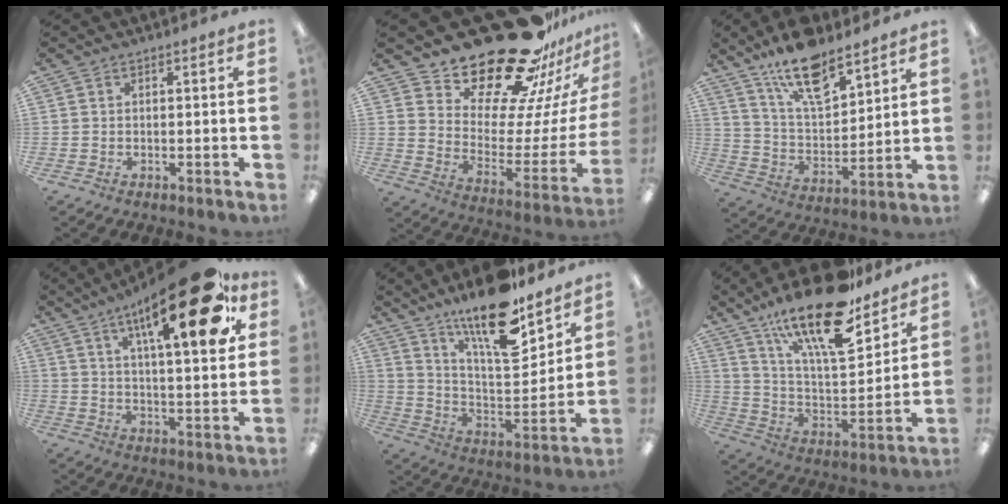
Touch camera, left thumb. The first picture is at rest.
{"total": 26.2, "force": [21.3, 10.5, 11.2], "torque": [-0.166, -0.158, 0.375]}
{"total": 16.1, "force": [11.8, 6.1, 9.1], "torque": [-0.159, -0.060, 0.204]}
{"total": 25.2, "force": [13.6, 7.4, 19.9], "torque": [-0.294, -0.064, 0.207]}
{"total": 18.7, "force": [14.5, 5.3, 10.5], "torque": [-0.179, -0.108, 0.246]}
{"total": 23.7, "force": [17.0, 7.7, 14.6], "torque": [-0.247, -0.104, 0.287]}